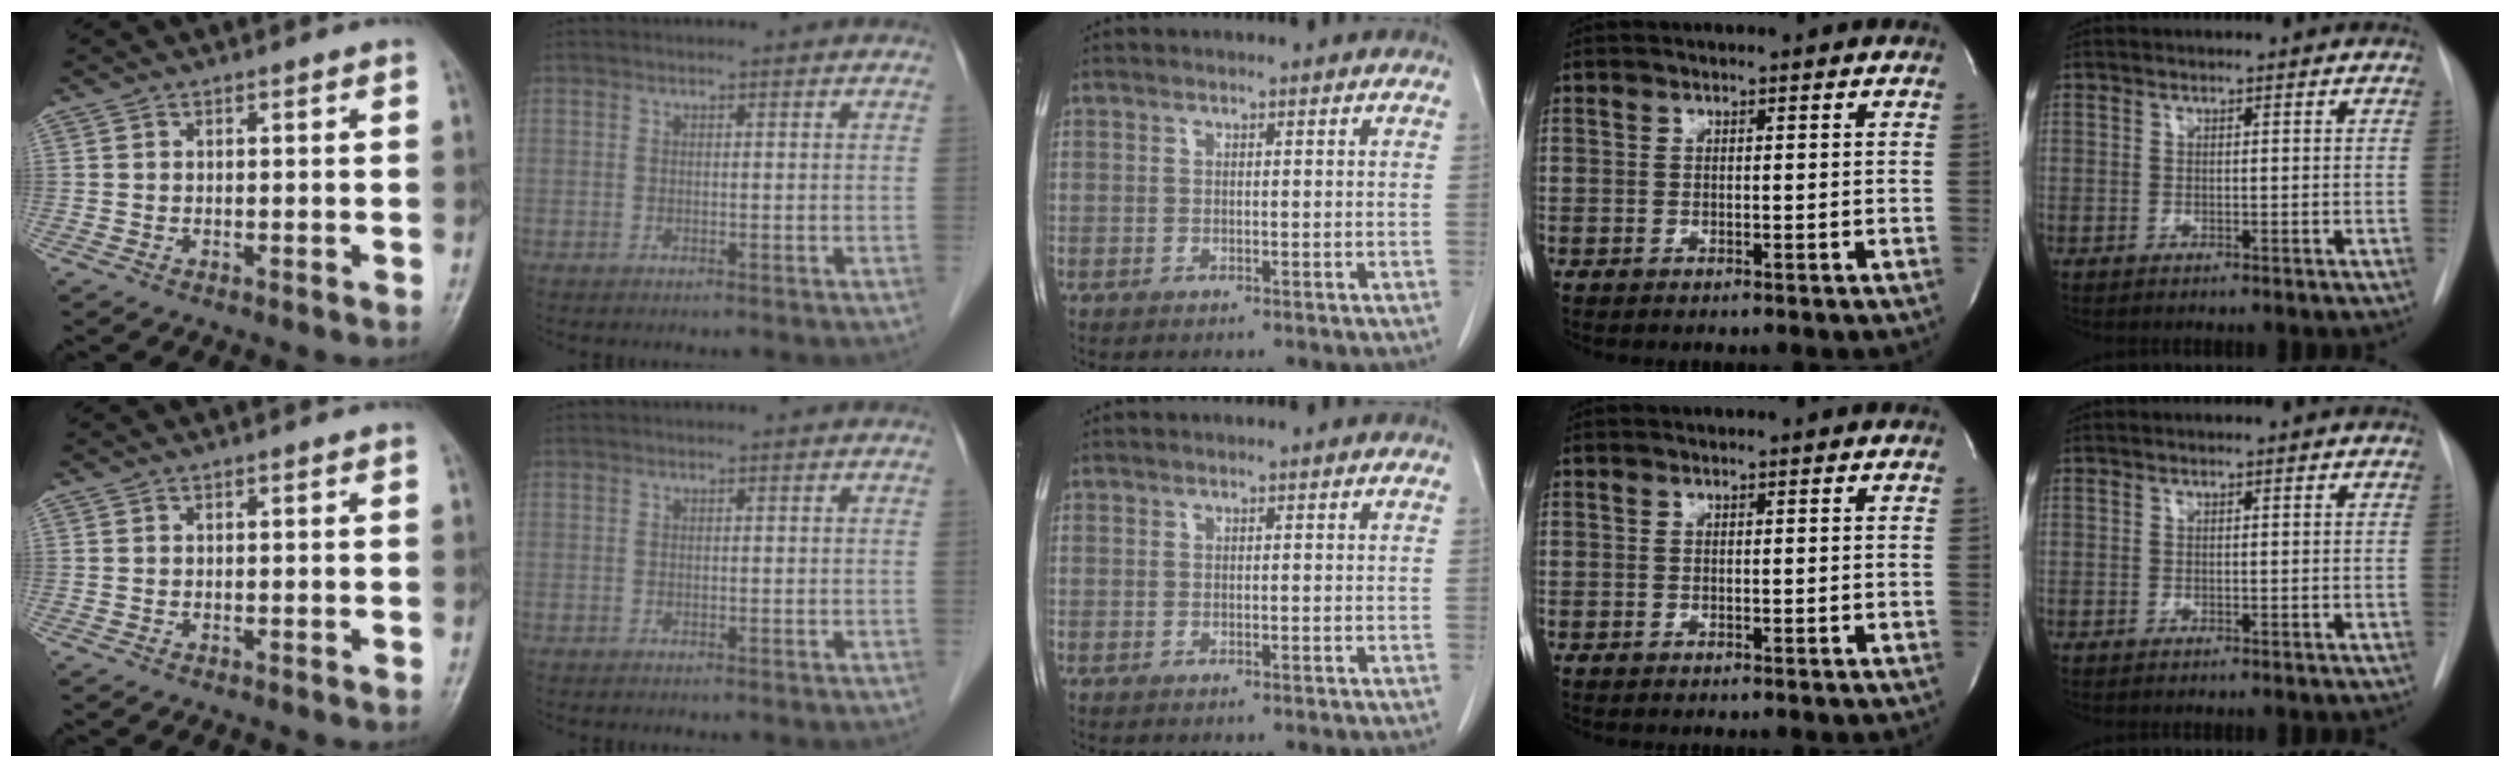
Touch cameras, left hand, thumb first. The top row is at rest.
{}